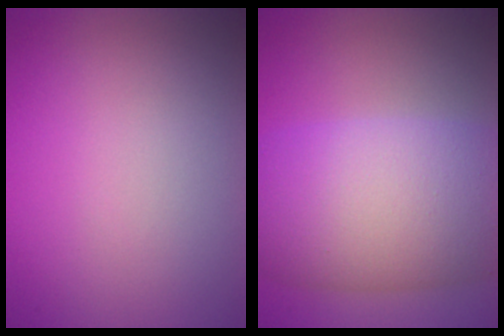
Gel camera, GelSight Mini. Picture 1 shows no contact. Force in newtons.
{"total": 11.9, "press": 11.9, "slide": 0.6}